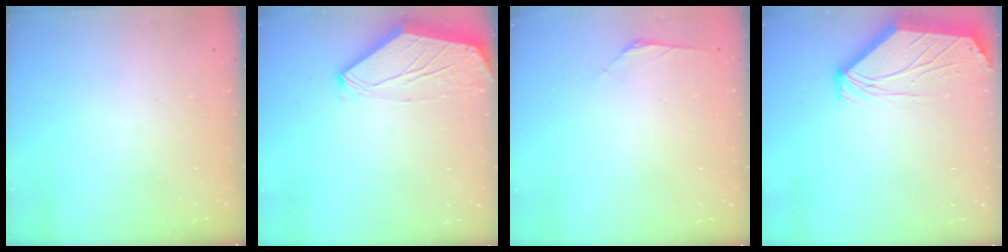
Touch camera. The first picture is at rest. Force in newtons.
{"total": 0.0}
{"total": 1.1, "press": 1.0, "slide": 0.5}
{"total": 1.6, "press": 1.5, "slide": 0.5}